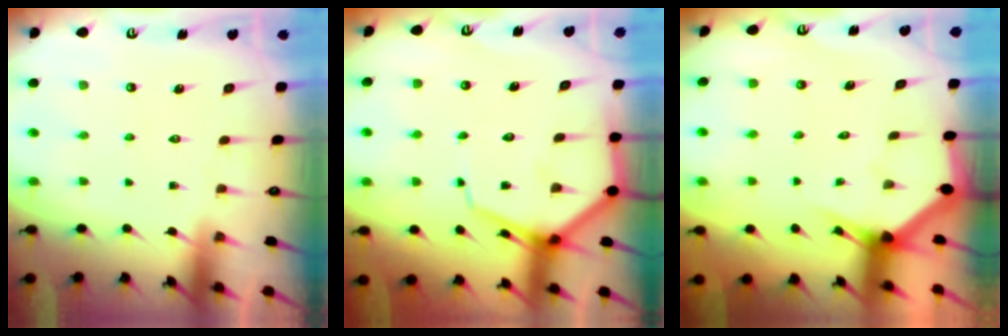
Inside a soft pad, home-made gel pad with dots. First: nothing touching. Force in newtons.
{"total": 9.6, "press": 9.5, "slide": 0.9}
{"total": 3.0, "press": 3.0, "slide": 0.1}